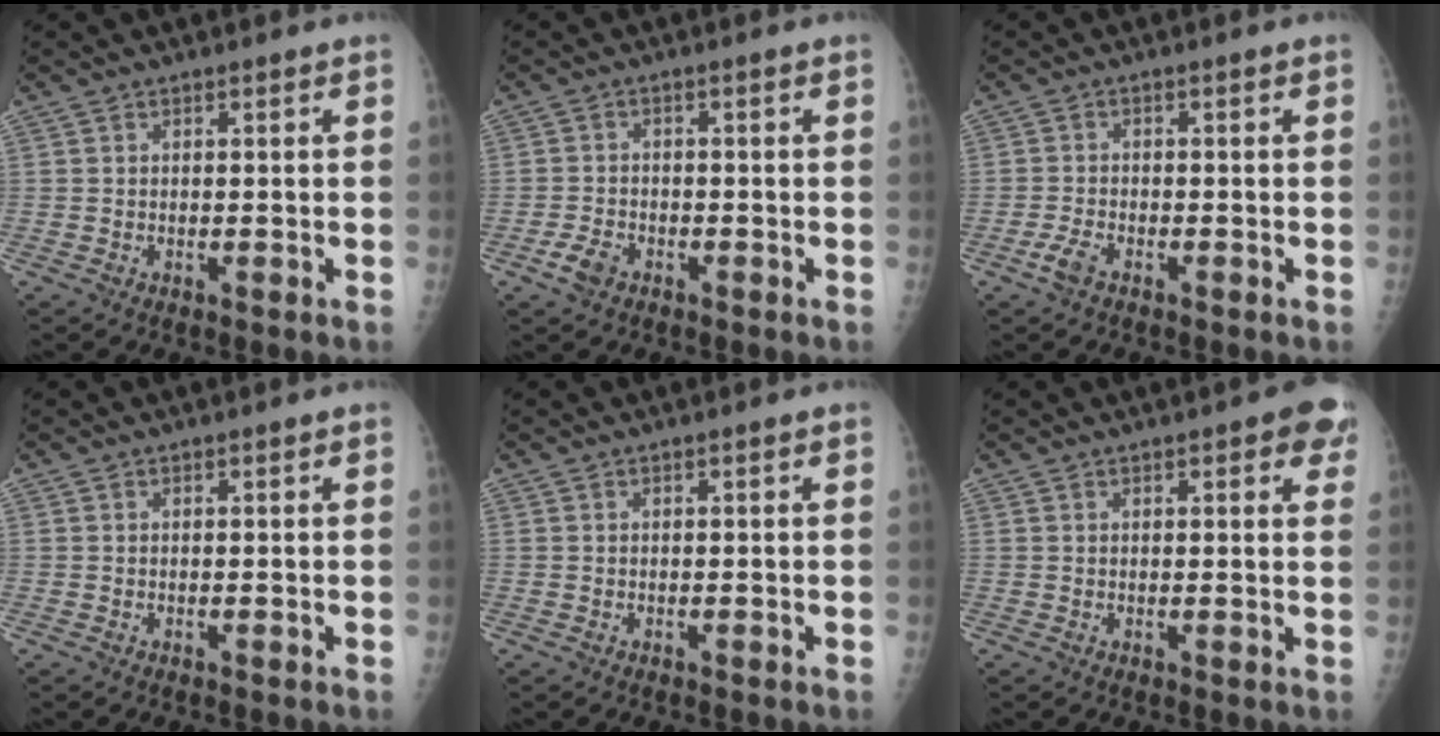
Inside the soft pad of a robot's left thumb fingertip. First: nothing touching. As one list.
[{"total": 3.3, "force": [-1.9, 1.9, 1.8], "torque": [-0.036, 0.010, -0.033]}, {"total": 2.7, "force": [-1.7, 1.1, 1.9], "torque": [-0.048, 0.008, -0.035]}, {"total": 0.0}, {"total": 0.0}, {"total": 5.7, "force": [2.8, 1.8, 4.7], "torque": [-0.037, -0.004, 0.026]}]